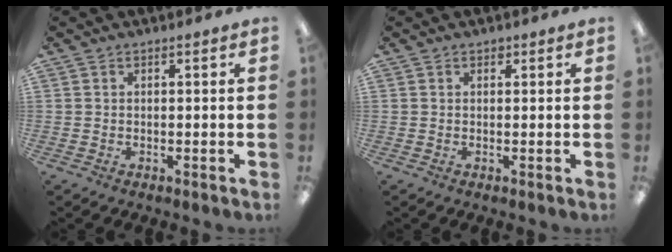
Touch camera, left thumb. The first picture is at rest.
{"total": 0.9, "force": [0.7, 0.4, 0.4], "torque": [0.000, -0.002, 0.010]}